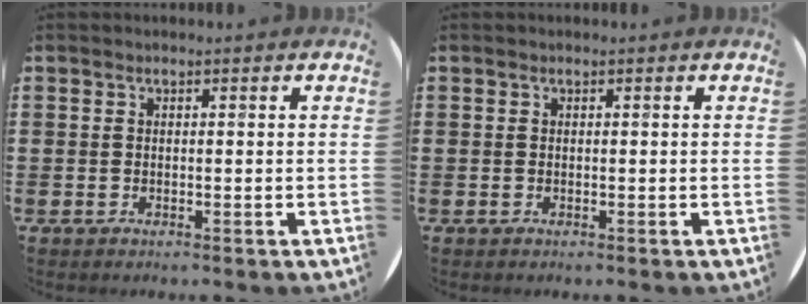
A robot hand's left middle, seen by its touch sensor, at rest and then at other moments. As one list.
[{"total": 0.0}]